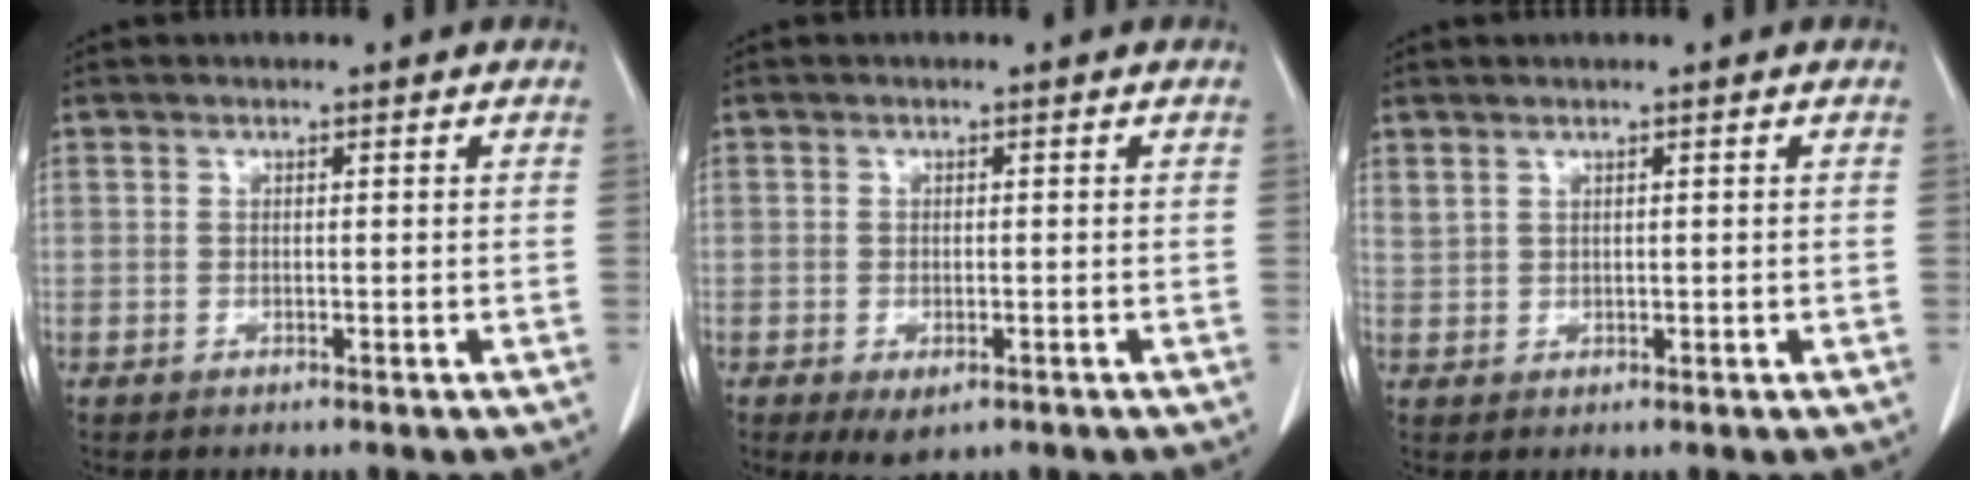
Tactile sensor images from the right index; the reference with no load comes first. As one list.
[{"total": 3.3, "force": [-1.8, 1.6, 2.2], "torque": [-0.033, -0.006, -0.018]}, {"total": 1.3, "force": [1.1, 0.6, 0.5], "torque": [-0.011, 0.010, 0.030]}]